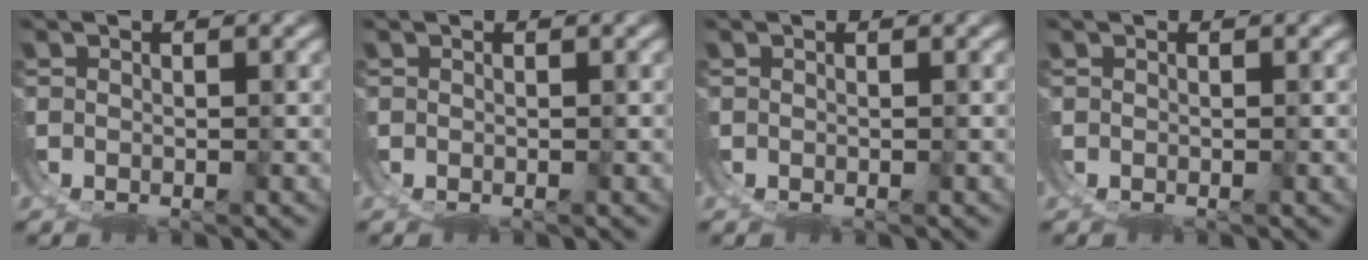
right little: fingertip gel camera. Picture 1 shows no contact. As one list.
[{"total": 0.0}, {"total": 0.0}, {"total": 2.6, "force": [0.1, -2.5, -0.6], "torque": [0.026, -0.009, 0.014]}]